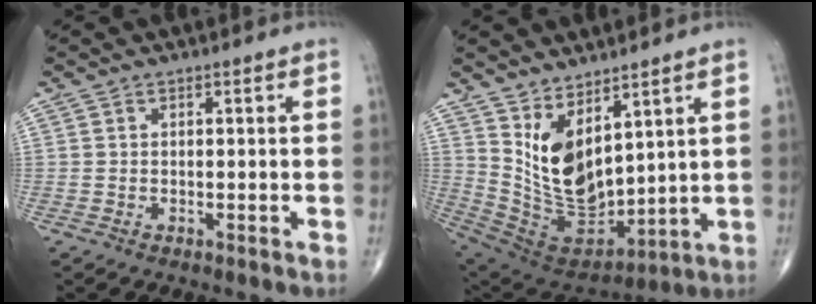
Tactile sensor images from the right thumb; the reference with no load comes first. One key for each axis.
{"total": 14.1, "fx": 5.8, "fy": 7.5, "fz": 10.5, "tx": -0.169, "ty": -0.046, "tz": 0.142}